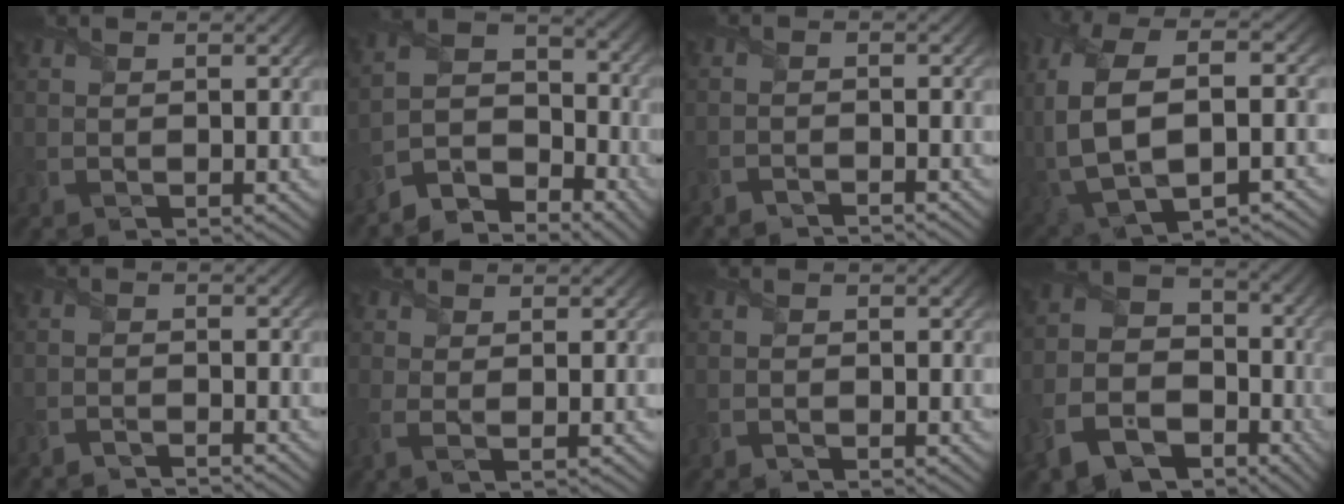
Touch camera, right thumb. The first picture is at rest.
{"total": 7.5, "force": [-6.2, 3.0, 2.9], "torque": [-0.050, 0.002, -0.134]}
{"total": 1.7, "force": [-1.6, -0.6, -0.3], "torque": [0.003, -0.001, -0.038]}
{"total": 12.1, "force": [-1.8, 6.1, 10.2], "torque": [-0.253, -0.011, -0.031]}
{"total": 2.1, "force": [-1.9, -0.6, -0.2], "torque": [0.002, -0.002, -0.045]}
{"total": 1.8, "force": [0.4, 0.5, 1.7], "torque": [-0.046, -0.001, 0.005]}
{"total": 0.6, "force": [-0.5, 0.3, 0.3], "torque": [-0.004, -0.002, -0.010]}
{"total": 13.7, "force": [-6.9, 9.6, 6.9], "torque": [-0.171, -0.045, -0.130]}